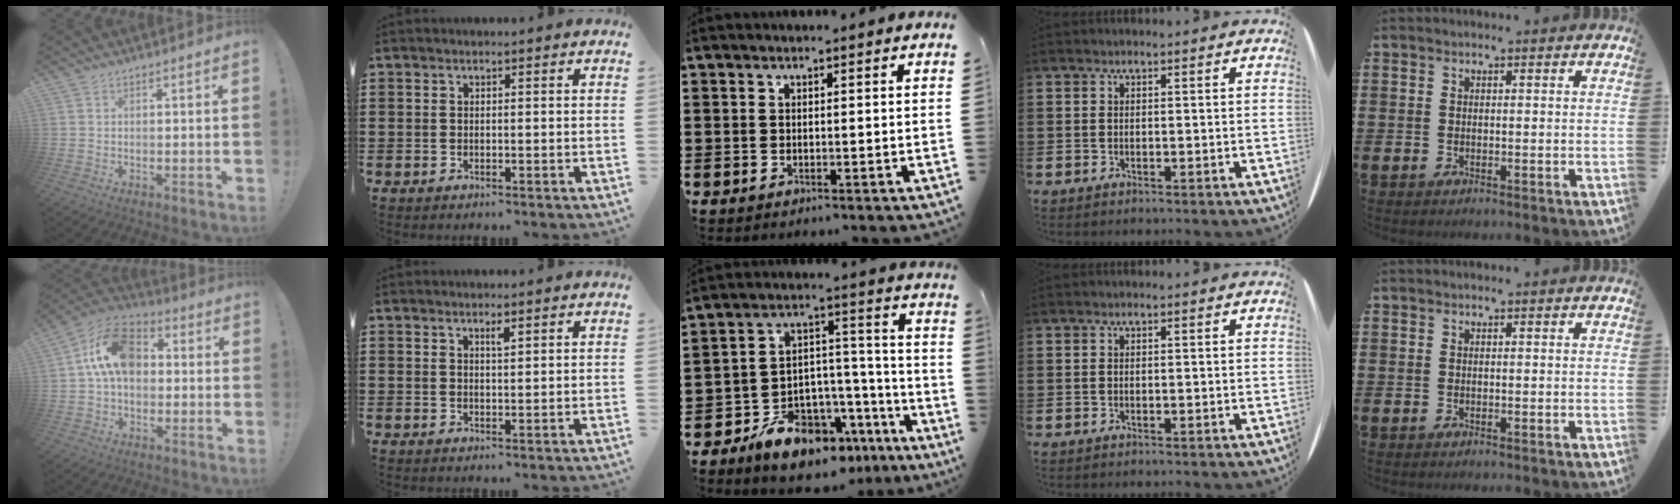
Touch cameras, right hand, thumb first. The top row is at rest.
{"thumb": {"total": 15.8, "force": [2.9, 10.7, 11.2], "torque": [-0.179, 0.019, 0.056]}, "index": {"total": 1.4, "force": [1.0, 0.3, 1.0], "torque": [-0.012, -0.002, 0.014]}, "middle": {"total": 11.0, "force": [-9.2, 5.0, 3.4], "torque": [-0.056, 0.049, -0.168]}}